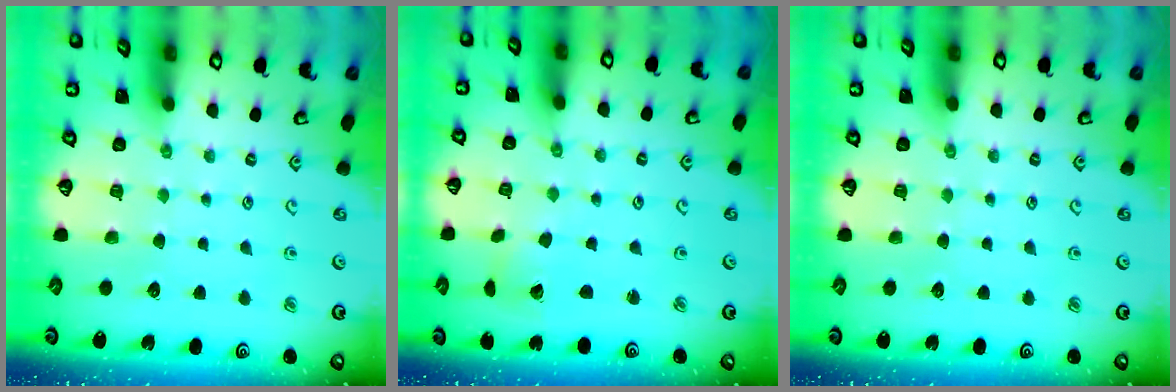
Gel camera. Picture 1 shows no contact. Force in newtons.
{"total": 3.0, "press": 3.0, "slide": 0.4}
{"total": 0.0}